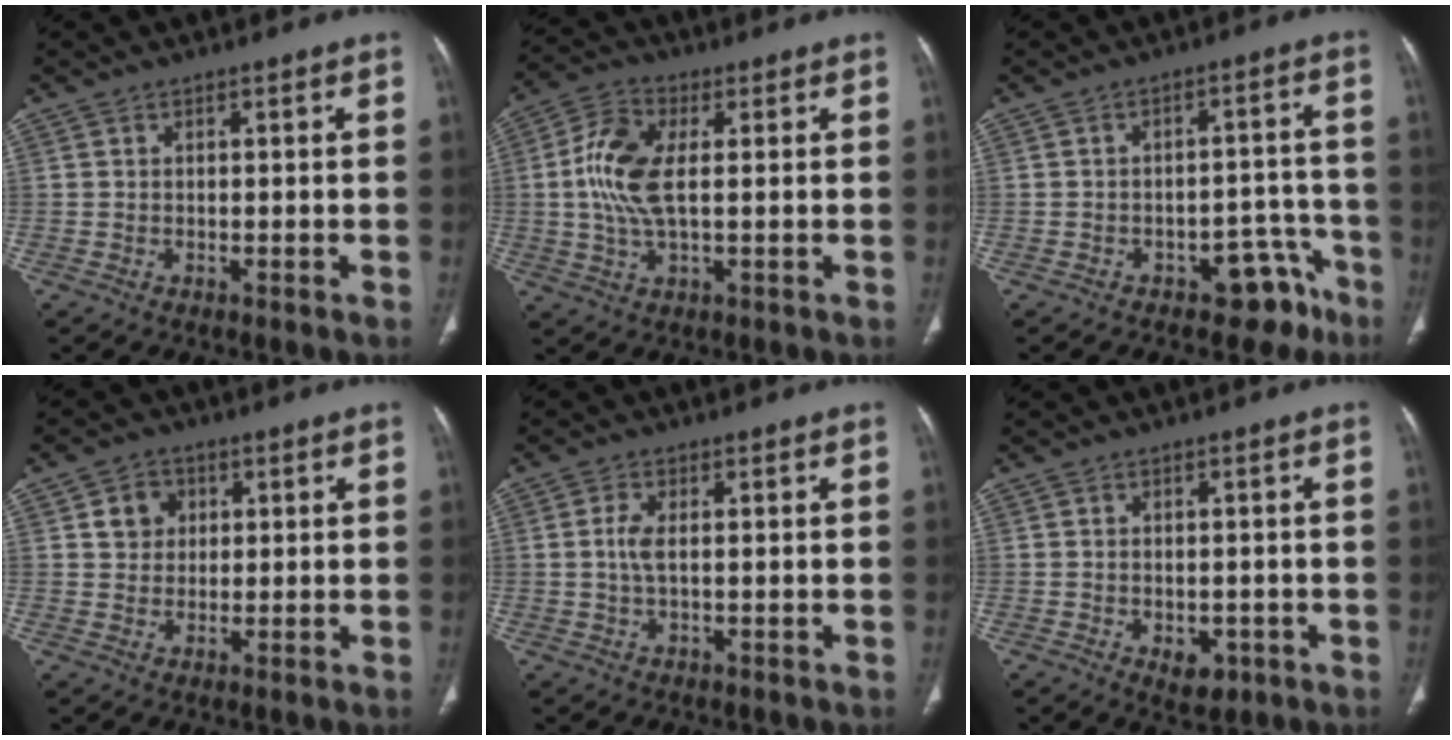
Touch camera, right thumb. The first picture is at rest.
{"total": 10.1, "force": [0.9, 4.9, 8.8], "torque": [-0.196, 0.008, 0.015]}
{"total": 8.1, "force": [-5.2, 4.8, 3.8], "torque": [-0.006, 0.056, -0.066]}
{"total": 4.8, "force": [1.4, 4.2, 1.8], "torque": [-0.007, -0.002, 0.022]}
{"total": 5.8, "force": [0.4, 2.6, 5.2], "torque": [-0.126, 0.004, 0.004]}
{"total": 4.5, "force": [-1.6, 2.9, 3.0], "torque": [-0.027, 0.006, -0.012]}